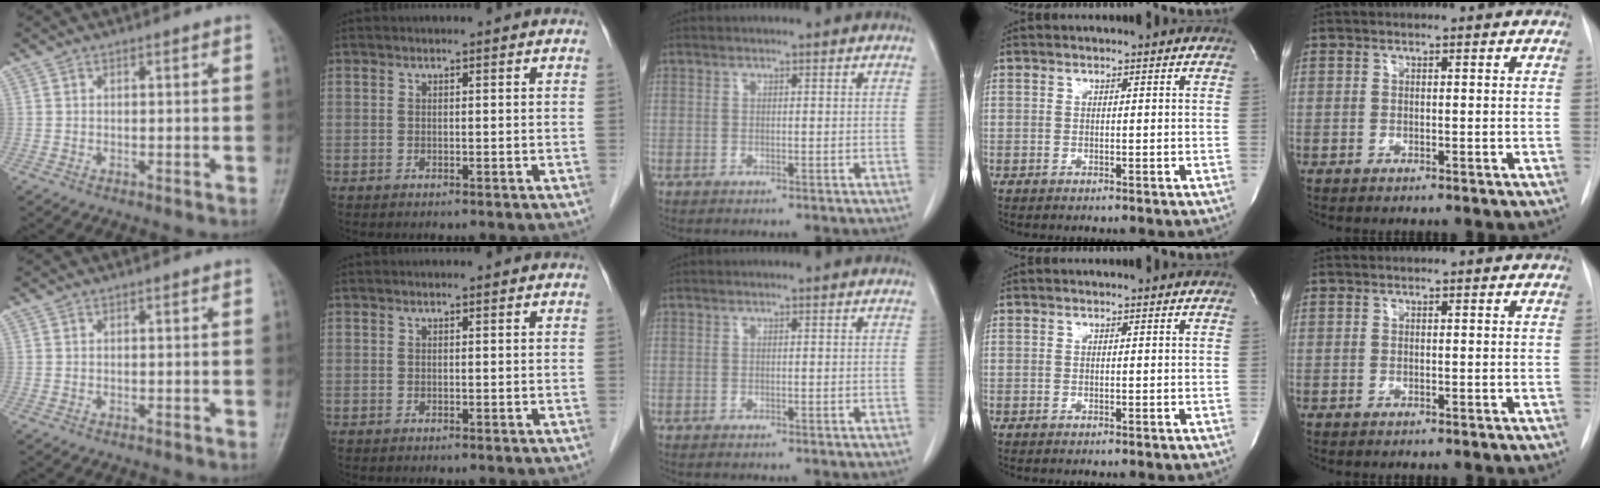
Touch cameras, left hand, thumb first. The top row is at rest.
{}